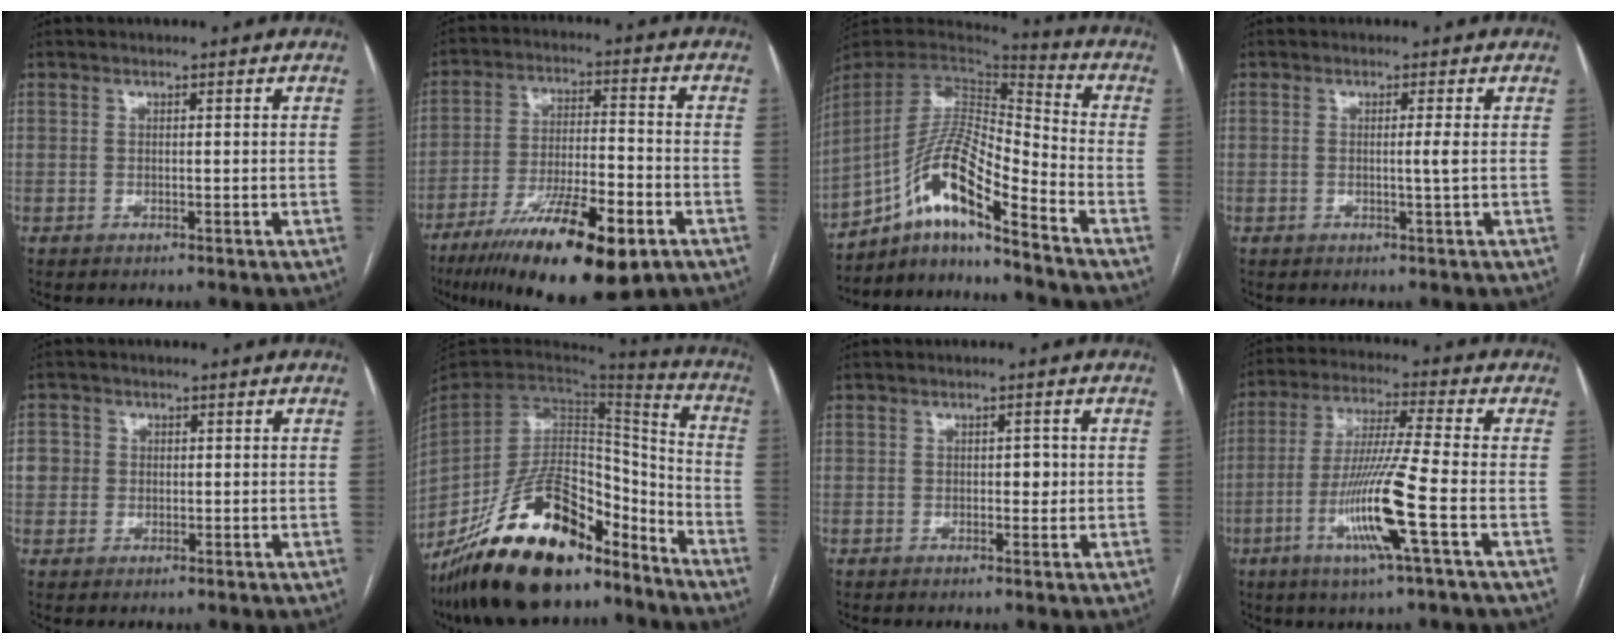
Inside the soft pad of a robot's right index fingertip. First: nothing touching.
{"total": 18.1, "force": [-10.6, 3.5, 14.2], "torque": [-0.234, -0.029, -0.175]}
{"total": 15.4, "force": [-10.1, 1.8, 11.4], "torque": [-0.224, 0.015, -0.180]}
{"total": 1.5, "force": [-0.1, -0.5, 1.4], "torque": [-0.024, -0.001, -0.003]}
{"total": 3.6, "force": [0.3, 3.5, 0.7], "torque": [-0.002, 0.013, 0.007]}
{"total": 25.2, "force": [-18.3, 9.2, 14.6], "torque": [-0.295, -0.010, -0.315]}
{"total": 1.8, "force": [0.0, 1.0, 1.5], "torque": [-0.015, 0.003, -0.001]}
{"total": 12.6, "force": [-4.3, -1.0, 11.8], "torque": [-0.235, -0.015, -0.088]}